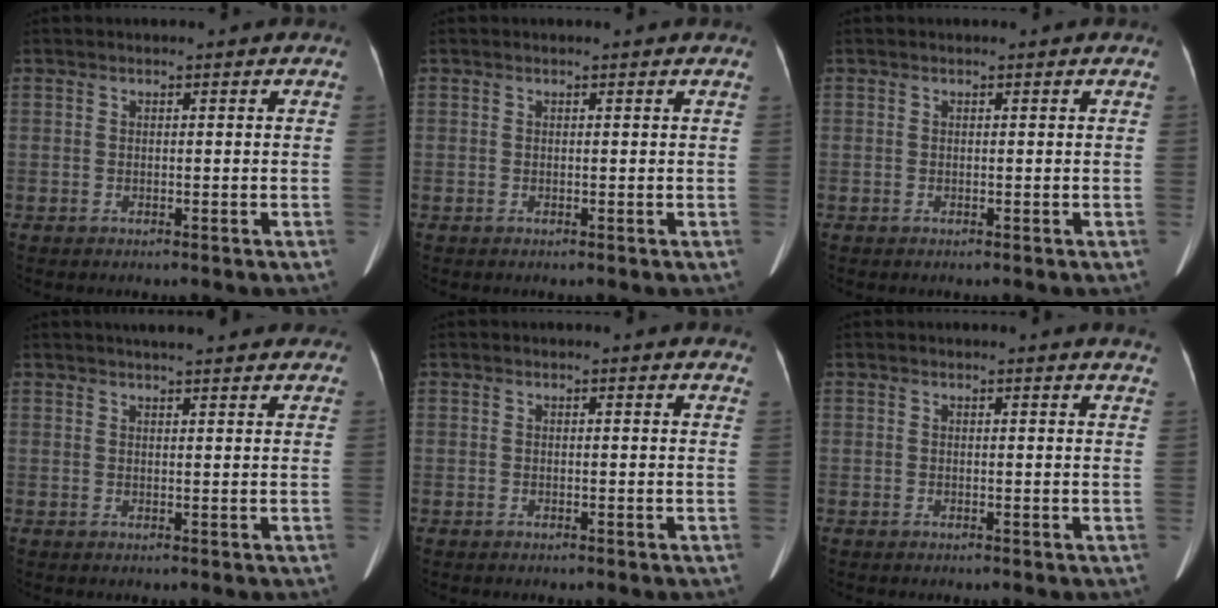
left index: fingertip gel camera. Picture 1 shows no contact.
{"total": 0.8, "force": [0.8, 0.1, 0.2], "torque": [-0.012, 0.010, 0.004]}
{"total": 0.0}
{"total": 12.2, "force": [10.7, 2.0, 5.6], "torque": [-0.067, 0.026, 0.123]}
{"total": 4.8, "force": [4.5, 1.0, 1.4], "torque": [-0.009, -0.002, 0.024]}
{"total": 5.0, "force": [4.7, -0.3, 1.6], "torque": [-0.015, -0.013, 0.025]}